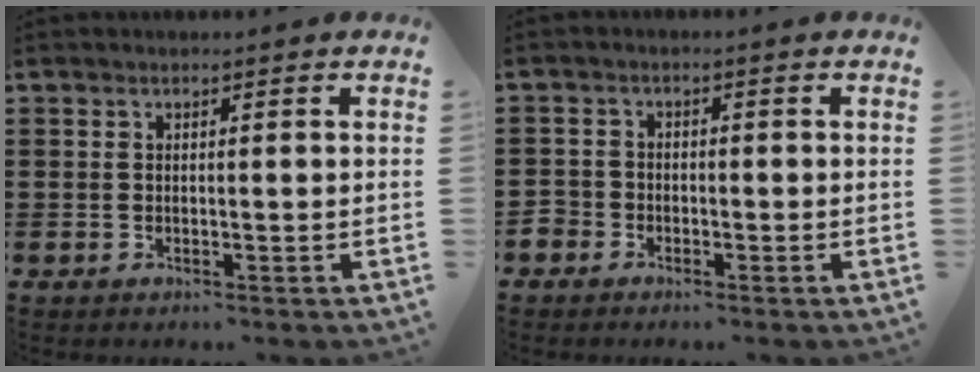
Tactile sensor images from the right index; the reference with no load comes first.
{"total": 2.3, "force": [-1.8, 1.5, 0.0], "torque": [-0.014, -0.001, -0.043]}